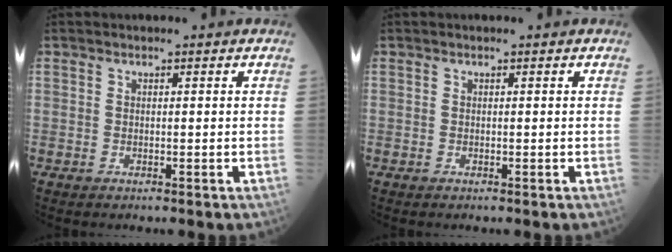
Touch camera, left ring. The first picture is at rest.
{"total": 0.0}